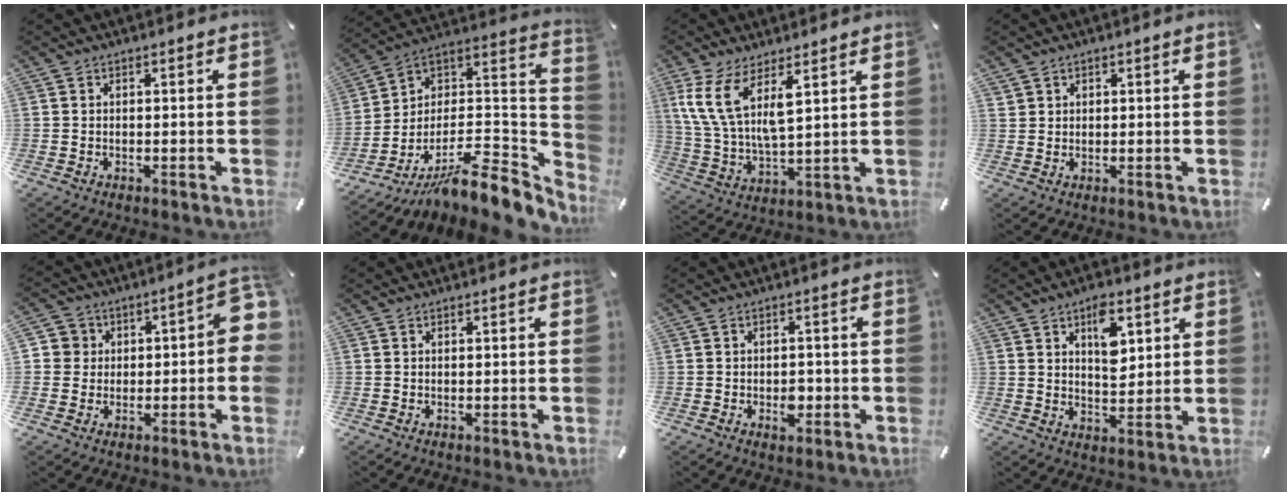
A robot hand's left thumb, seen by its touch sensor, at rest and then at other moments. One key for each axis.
{"total": 12.0, "fx": -6.5, "fy": 6.8, "fz": 7.4, "tx": -0.082, "ty": -0.018, "tz": -0.110}
{"total": 11.0, "fx": 6.7, "fy": 4.2, "fz": 7.7, "tx": -0.195, "ty": -0.027, "tz": 0.120}
{"total": 1.5, "fx": 1.1, "fy": 1.0, "fz": 0.2, "tx": -0.003, "ty": 0.001, "tz": 0.021}
{"total": 8.3, "fx": -0.4, "fy": 6.4, "fz": 5.2, "tx": -0.065, "ty": 0.014, "tz": -0.009}
{"total": 0.0}
{"total": 4.3, "fx": -1.3, "fy": 2.8, "fz": 3.1, "tx": -0.045, "ty": 0.004, "tz": -0.020}
{"total": 8.8, "fx": 4.0, "fy": 5.0, "fz": 6.0, "tx": -0.074, "ty": -0.017, "tz": 0.063}